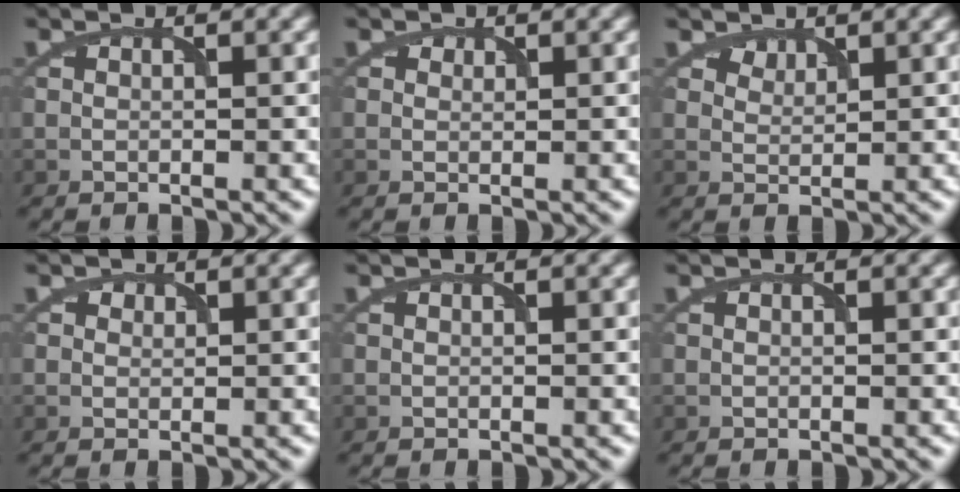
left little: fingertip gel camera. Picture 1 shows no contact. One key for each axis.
{"total": 0.9, "fx": 0.6, "fy": 0.7, "fz": 0.2, "tx": 0.002, "ty": 0.000, "tz": 0.009}
{"total": 1.1, "fx": 1.0, "fy": 0.5, "fz": 0.1, "tx": -0.002, "ty": -0.003, "tz": 0.027}
{"total": 1.1, "fx": 0.6, "fy": 0.8, "fz": 0.3, "tx": 0.001, "ty": 0.002, "tz": 0.006}
{"total": 0.0}
{"total": 0.0}